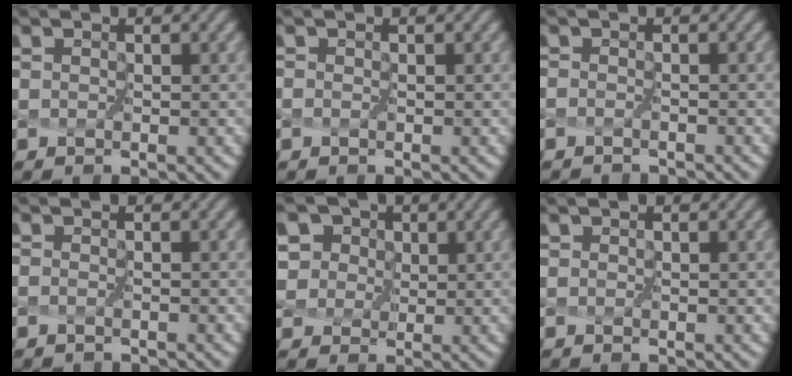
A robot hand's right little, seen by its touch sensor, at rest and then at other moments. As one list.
[{"total": 0.0}, {"total": 1.4, "force": [-1.3, -0.4, -0.5], "torque": [0.006, -0.004, -0.020]}, {"total": 0.9, "force": [-0.9, 0.0, -0.2], "torque": [0.000, -0.001, -0.011]}, {"total": 7.6, "force": [4.6, 5.1, 3.3], "torque": [-0.068, 0.025, 0.061]}, {"total": 0.0}]